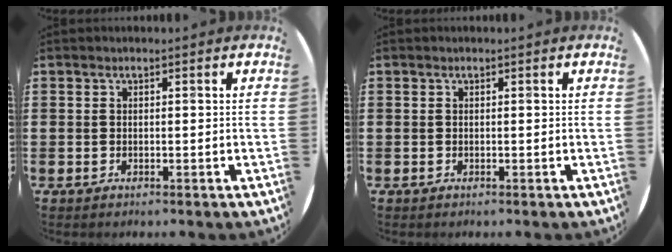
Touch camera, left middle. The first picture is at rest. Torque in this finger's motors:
{"motor_torque": [0.00, 0.00, 0.00, 0.00]}